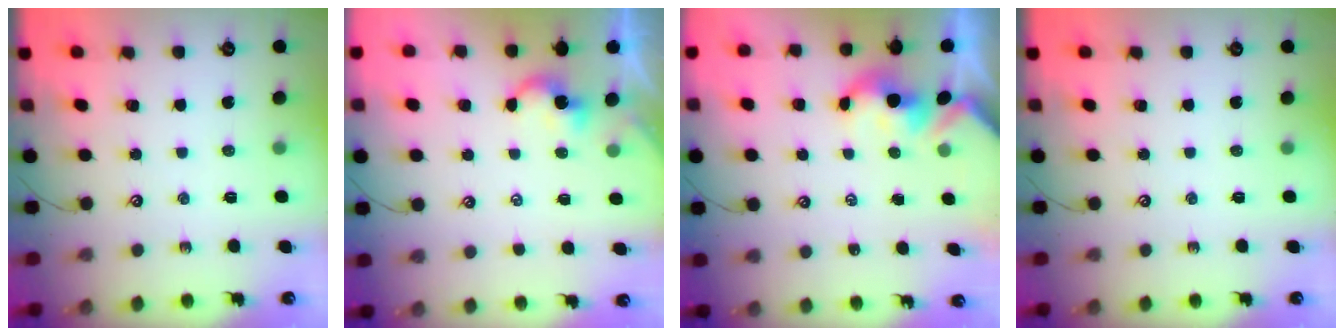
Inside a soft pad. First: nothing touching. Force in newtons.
{"total": 2.9, "press": 2.9, "slide": 0.2}
{"total": 1.9, "press": 1.9, "slide": 0.1}
{"total": 0.0}